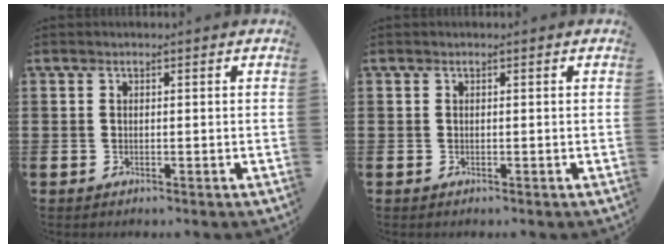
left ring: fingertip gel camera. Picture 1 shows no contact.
{"total": 0.0}